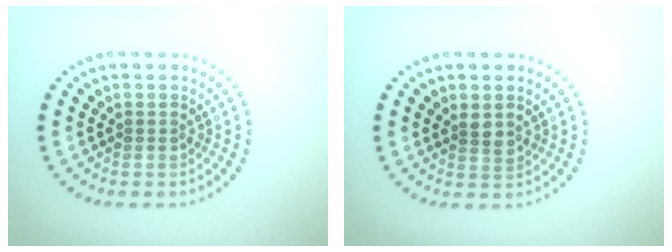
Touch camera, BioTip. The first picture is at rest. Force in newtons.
{"total": 1.5, "press": 1.2, "slide": 0.8}